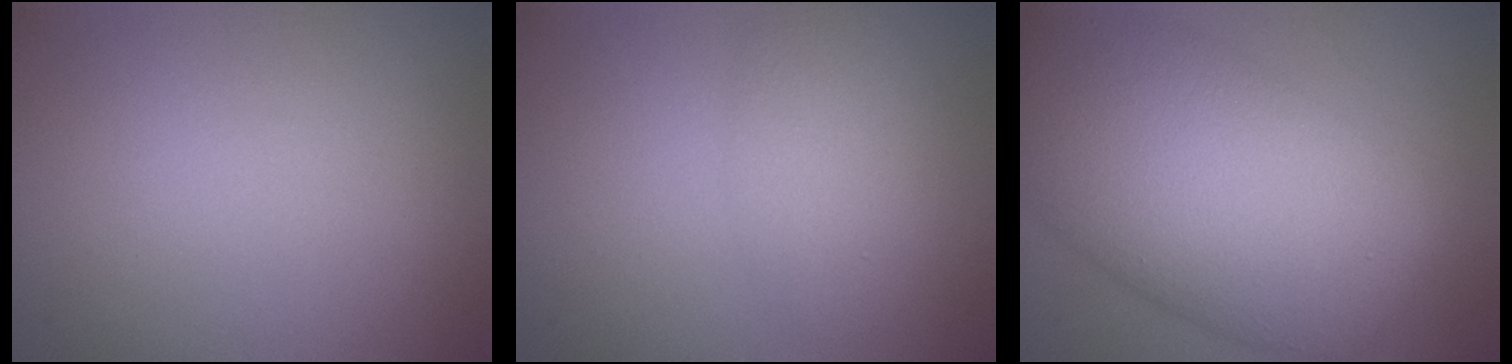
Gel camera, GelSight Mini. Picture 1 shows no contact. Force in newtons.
{"total": 2.8, "press": 2.8, "slide": 0.2}
{"total": 13.6, "press": 13.6, "slide": 0.3}